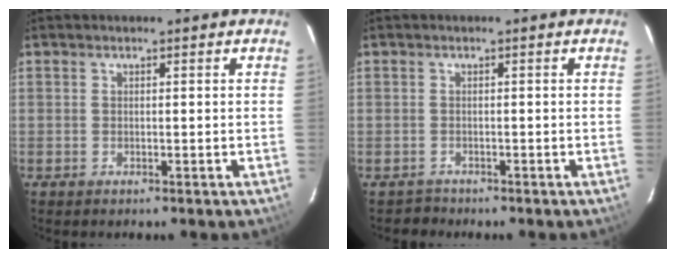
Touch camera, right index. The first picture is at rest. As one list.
[{"total": 1.8, "force": [-1.2, 1.1, -0.6], "torque": [0.007, 0.008, -0.019]}]